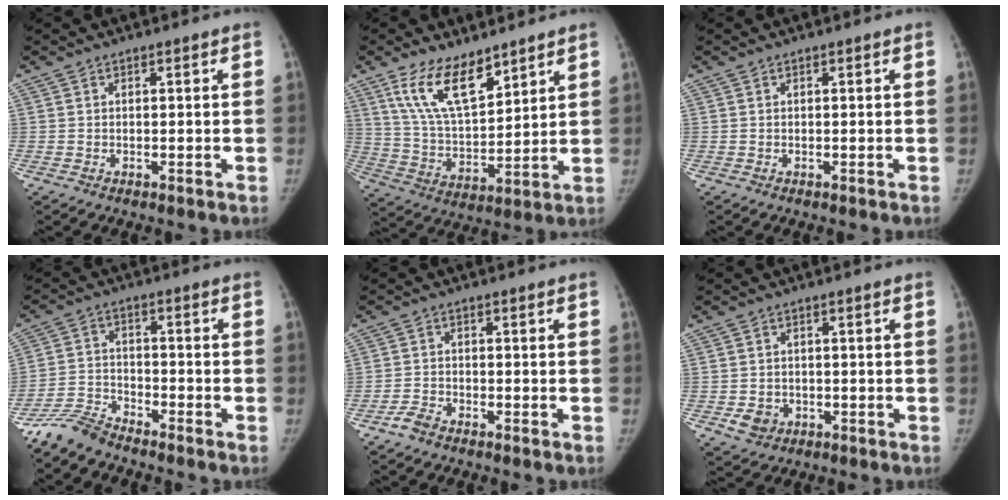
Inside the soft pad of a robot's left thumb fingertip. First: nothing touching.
{"total": 13.0, "force": [8.6, 5.5, 8.1], "torque": [-0.123, -0.049, 0.175]}
{"total": 0.0}
{"total": 6.3, "force": [-6.1, 1.3, 0.8], "torque": [-0.019, 0.027, -0.125]}
{"total": 2.7, "force": [-2.3, 1.0, 1.0], "torque": [-0.027, 0.010, -0.045]}
{"total": 3.9, "force": [-1.5, 3.2, 1.6], "torque": [-0.021, 0.007, -0.018]}